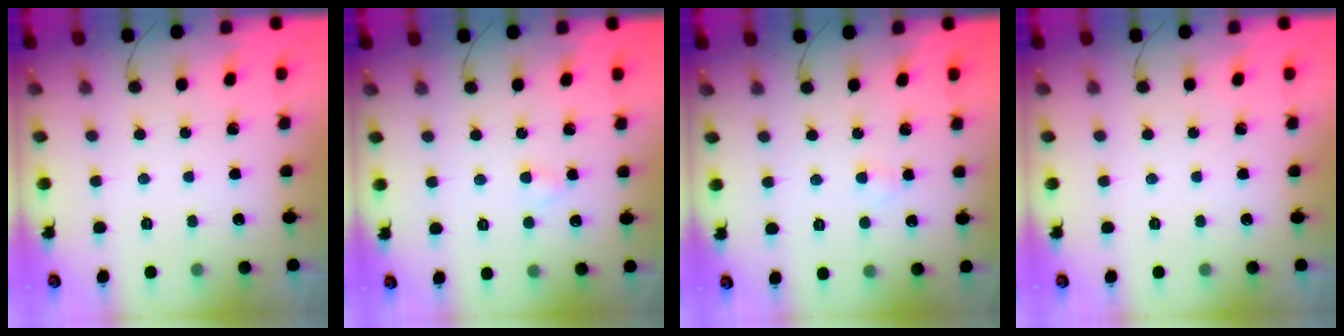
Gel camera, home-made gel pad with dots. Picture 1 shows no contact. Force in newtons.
{"total": 1.6, "press": 1.4, "slide": 0.7}
{"total": 1.3, "press": 1.1, "slide": 0.7}
{"total": 0.0}